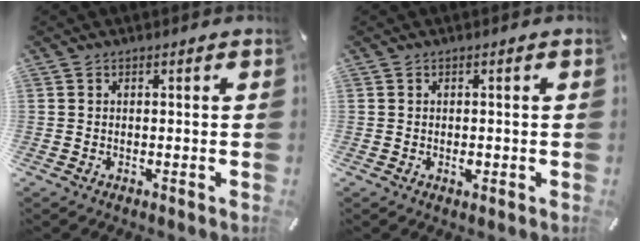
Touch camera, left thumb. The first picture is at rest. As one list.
[{"total": 1.5, "force": [-0.4, 0.8, 1.2], "torque": [-0.021, 0.000, -0.007]}]